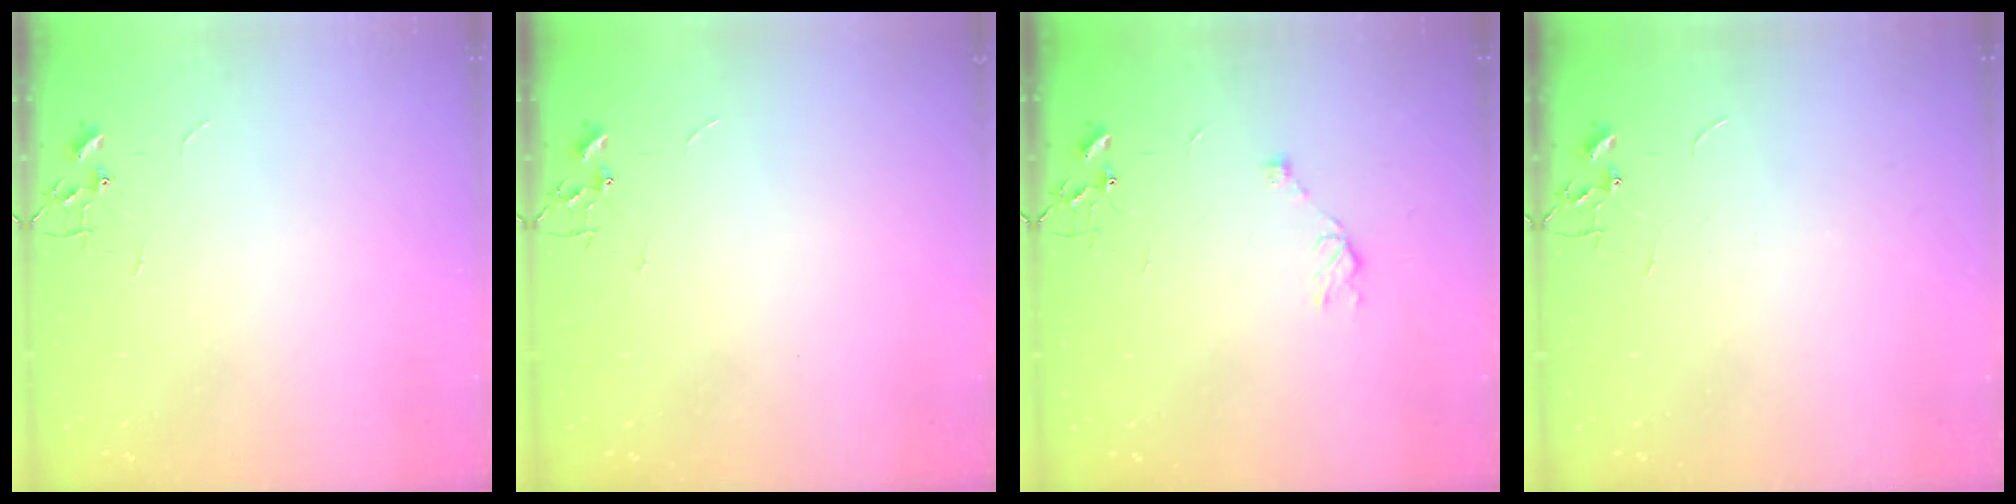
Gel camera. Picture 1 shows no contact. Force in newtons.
{"total": 0.0}
{"total": 5.8, "press": 5.7, "slide": 1.2}
{"total": 0.0}